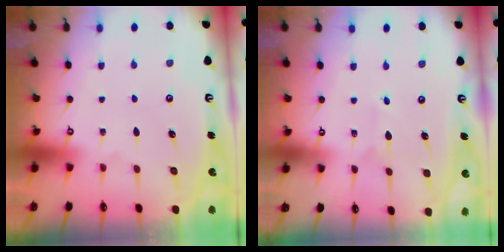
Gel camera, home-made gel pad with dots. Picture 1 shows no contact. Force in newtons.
{"total": 2.6, "press": 2.6, "slide": 0.2}